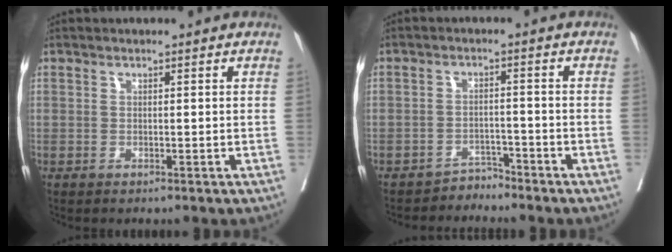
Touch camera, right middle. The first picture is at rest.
{"total": 2.4, "force": [-2.3, 0.3, -0.8], "torque": [0.020, -0.006, -0.037]}